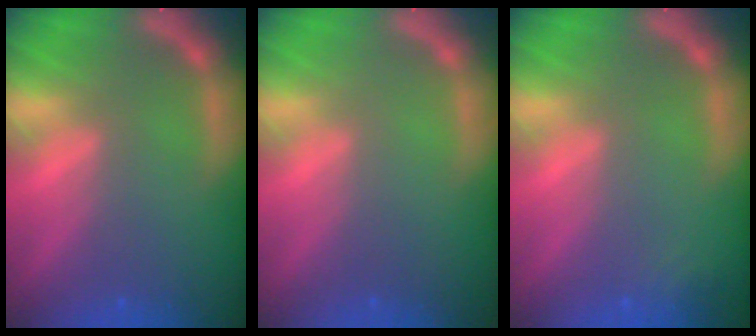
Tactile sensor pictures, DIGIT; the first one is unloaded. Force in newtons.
{"total": 0.0}
{"total": 1.4}